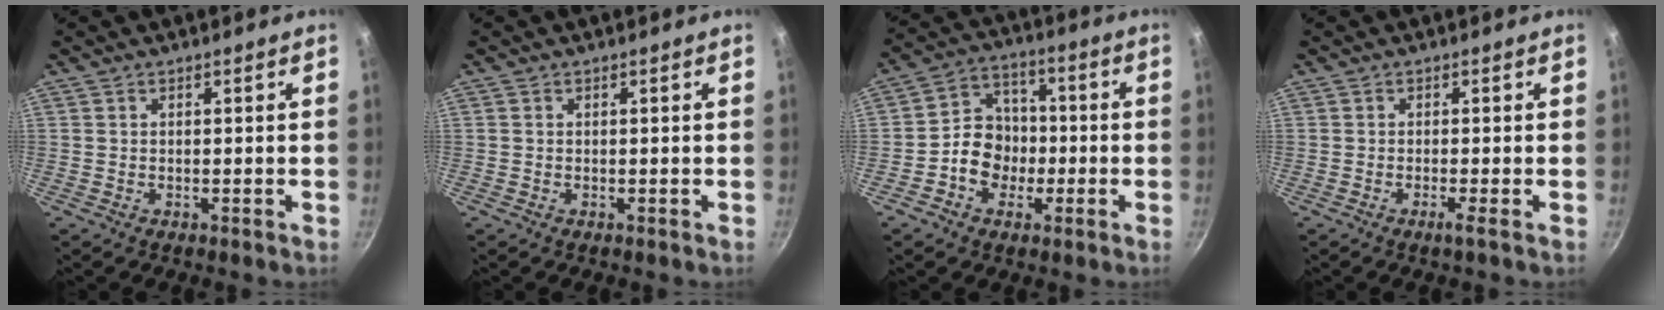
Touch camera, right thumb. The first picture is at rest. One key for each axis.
{"total": 0.0}
{"total": 9.5, "fx": -2.2, "fy": 8.1, "fz": 4.4, "tx": -0.031, "ty": 0.033, "tz": -0.050}
{"total": 1.2, "fx": -0.7, "fy": -0.3, "fz": 1.0, "tx": -0.024, "ty": 0.001, "tz": -0.013}